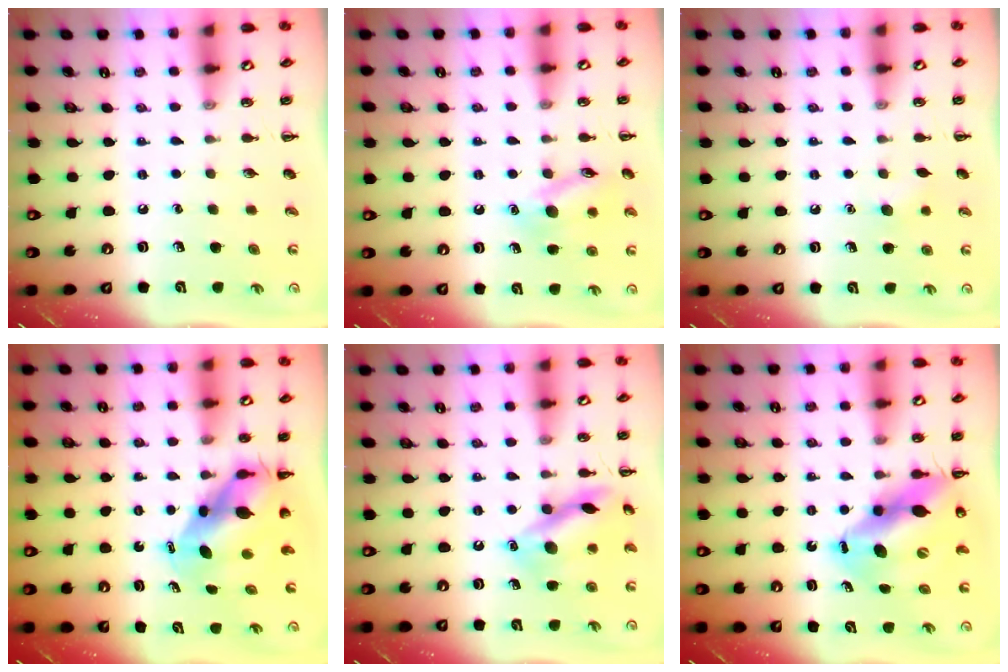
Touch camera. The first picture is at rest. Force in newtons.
{"total": 12.0, "press": 12.0, "slide": 0.7}
{"total": 4.7, "press": 4.5, "slide": 1.2}
{"total": 7.3, "press": 7.0, "slide": 1.9}
{"total": 13.5, "press": 13.4, "slide": 1.6}
{"total": 14.1, "press": 13.6, "slide": 3.8}